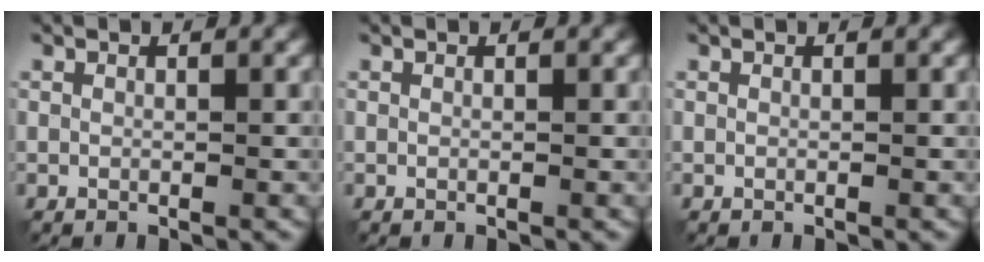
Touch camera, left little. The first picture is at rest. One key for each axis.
{"total": 0.0}
{"total": 0.0}